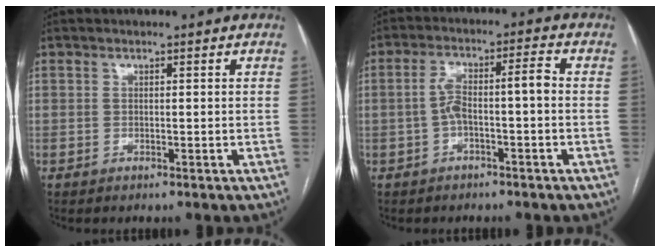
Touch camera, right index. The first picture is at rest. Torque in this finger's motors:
{"motor_torque": [0.30, 0.00, 0.13, 0.07]}